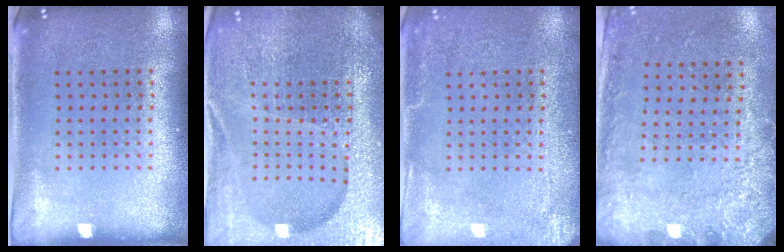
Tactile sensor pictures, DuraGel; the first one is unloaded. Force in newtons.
{"total": 6.2, "press": 5.5, "slide": 2.9}
{"total": 3.0, "press": 3.0, "slide": 0.3}
{"total": 2.7, "press": 2.0, "slide": 1.8}